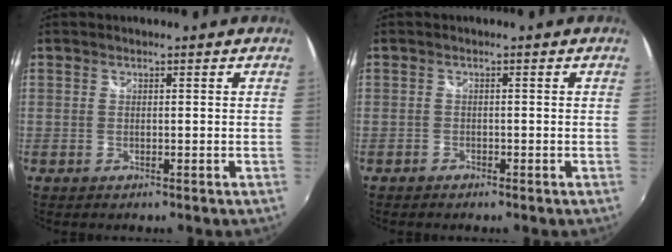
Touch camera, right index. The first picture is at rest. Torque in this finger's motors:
{"motor_torque": [0.02, -0.03, 0.04, 0.01]}